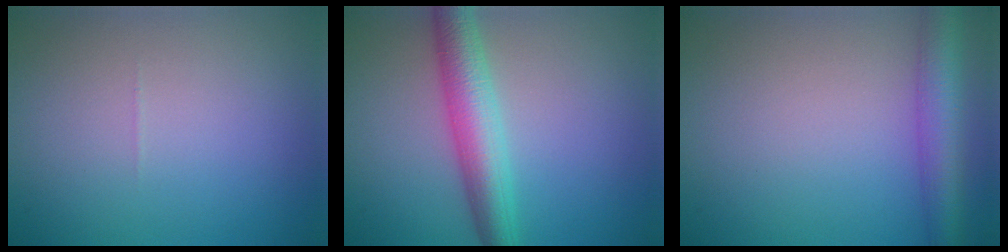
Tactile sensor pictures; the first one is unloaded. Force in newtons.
{"total": 5.2, "press": 5.2, "slide": 0.0}
{"total": 5.1, "press": 5.1, "slide": 0.2}